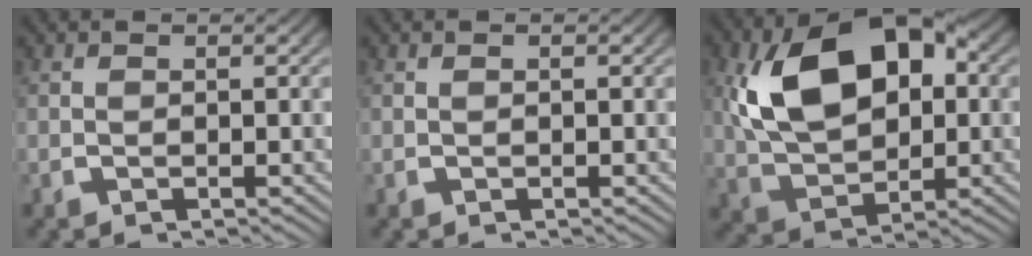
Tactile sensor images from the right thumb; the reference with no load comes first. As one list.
[{"total": 0.0}, {"total": 13.9, "force": [1.9, 8.9, 10.5], "torque": [-0.223, -0.028, 0.054]}]